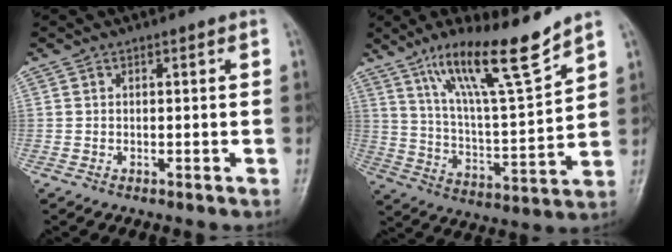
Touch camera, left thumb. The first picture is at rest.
{"total": 15.9, "force": [11.3, 1.8, 11.1], "torque": [-0.181, -0.066, 0.205]}